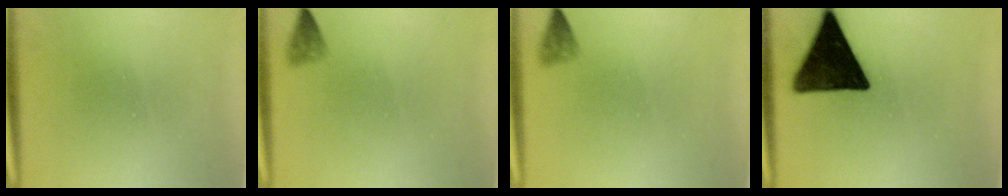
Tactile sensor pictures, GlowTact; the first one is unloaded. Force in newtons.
{"total": 2.1}
{"total": 2.1}
{"total": 15.6}